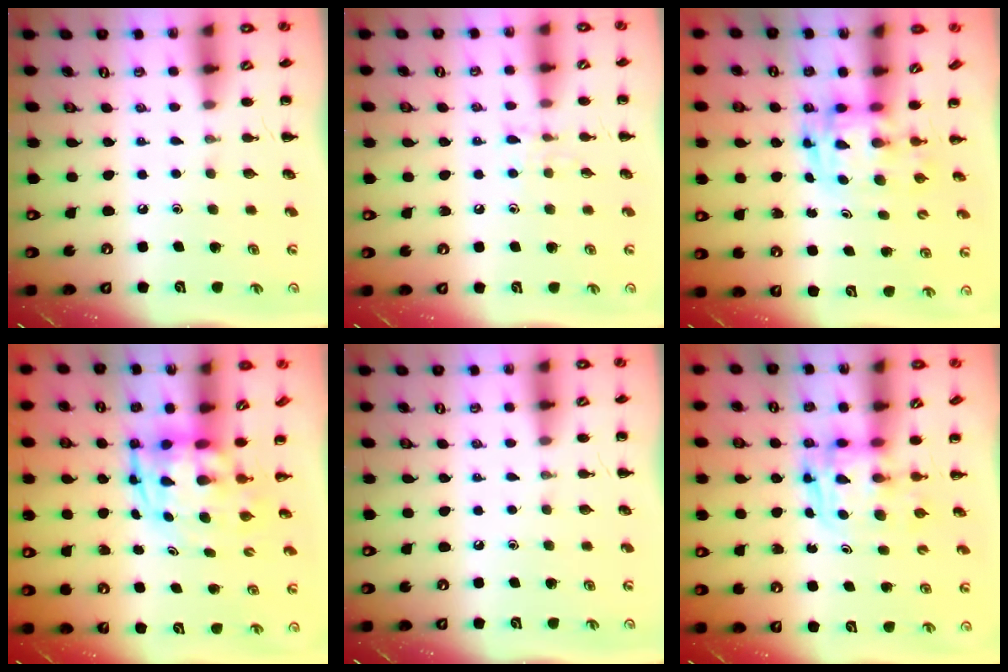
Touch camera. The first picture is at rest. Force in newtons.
{"total": 5.3, "press": 5.2, "slide": 1.1}
{"total": 2.9, "press": 2.9, "slide": 0.6}
{"total": 3.9, "press": 3.6, "slide": 1.4}
{"total": 0.0}
{"total": 2.7, "press": 2.7, "slide": 0.2}